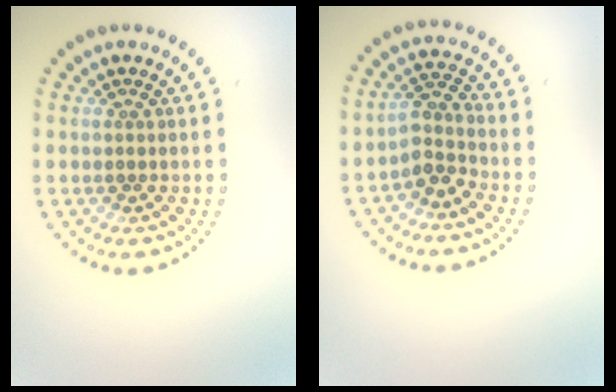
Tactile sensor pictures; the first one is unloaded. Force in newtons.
{"total": 2.5, "press": 2.0, "slide": 1.5}